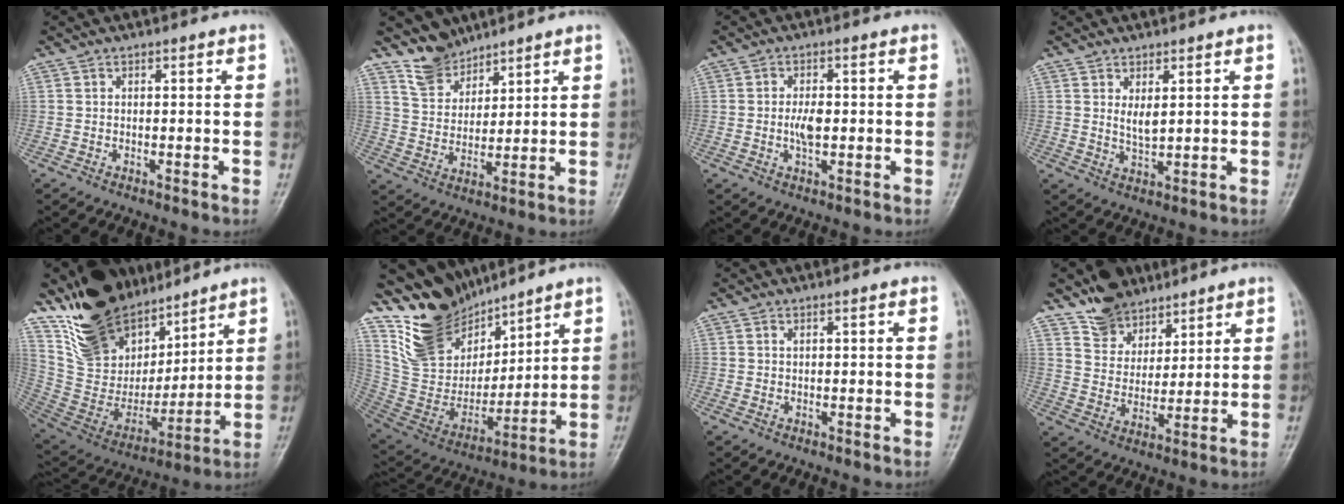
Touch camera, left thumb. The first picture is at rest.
{"total": 6.5, "force": [5.7, 3.0, 0.6], "torque": [0.009, -0.050, 0.124]}
{"total": 4.4, "force": [-0.3, 2.1, 3.9], "torque": [-0.072, 0.003, -0.006]}
{"total": 3.6, "force": [1.2, 1.6, 3.0], "torque": [-0.049, -0.015, 0.027]}
{"total": 23.2, "force": [15.9, 12.9, 10.8], "torque": [-0.145, -0.074, 0.294]}
{"total": 17.3, "force": [13.7, 9.1, 5.6], "torque": [-0.060, -0.078, 0.274]}
{"total": 1.2, "force": [0.2, 0.5, 1.1], "torque": [-0.028, 0.010, 0.006]}
{"total": 9.6, "force": [7.2, 5.9, 2.4], "torque": [-0.009, -0.043, 0.136]}